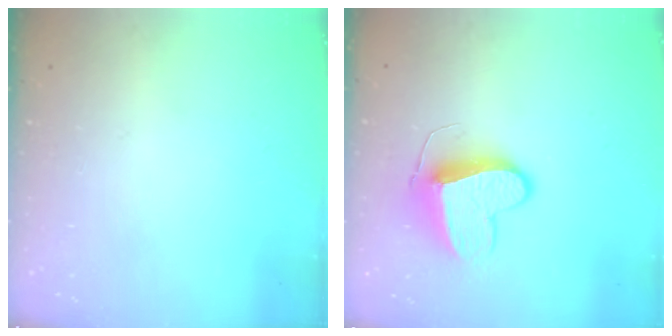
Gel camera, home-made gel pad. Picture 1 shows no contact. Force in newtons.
{"total": 9.9, "press": 9.9, "slide": 0.0}